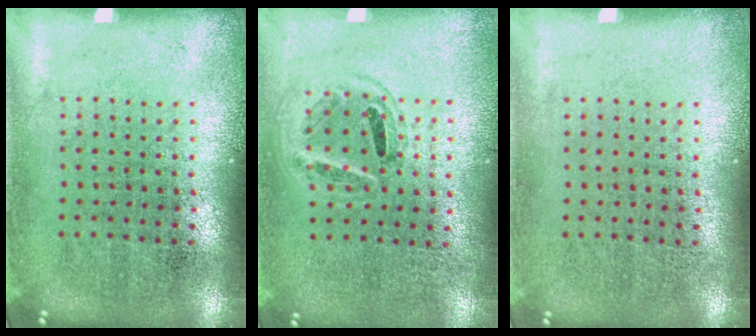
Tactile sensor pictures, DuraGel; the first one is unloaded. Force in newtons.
{"total": 0.8, "press": 0.8, "slide": 0.2}
{"total": 0.0}